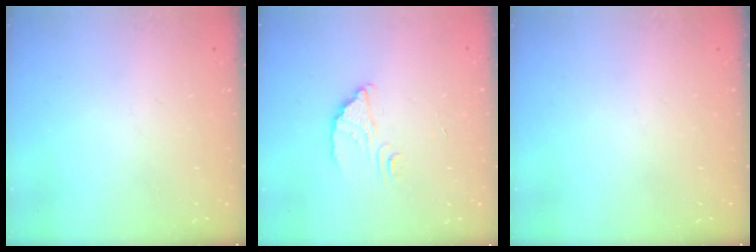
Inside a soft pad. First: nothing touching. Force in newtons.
{"total": 2.6, "press": 2.6, "slide": 0.1}
{"total": 0.0}